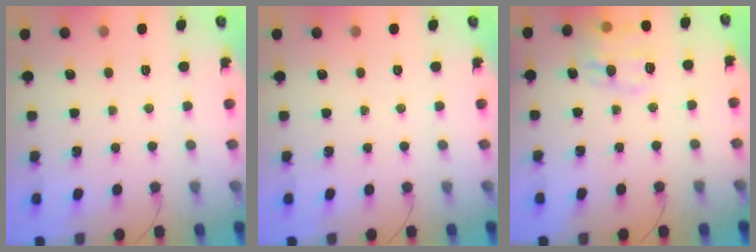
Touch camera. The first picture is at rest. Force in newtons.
{"total": 0.0}
{"total": 11.3, "press": 11.3, "slide": 0.8}